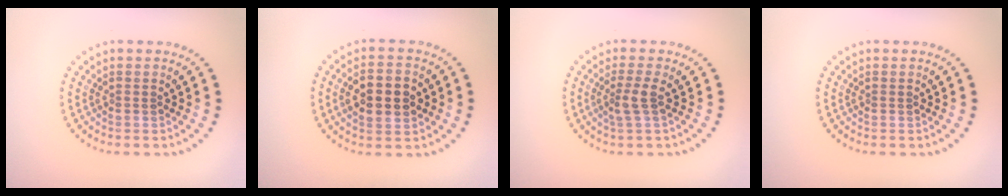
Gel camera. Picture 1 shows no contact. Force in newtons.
{"total": 4.9, "press": 4.9, "slide": 0.3}
{"total": 1.9, "press": 1.4, "slide": 1.2}
{"total": 0.0}